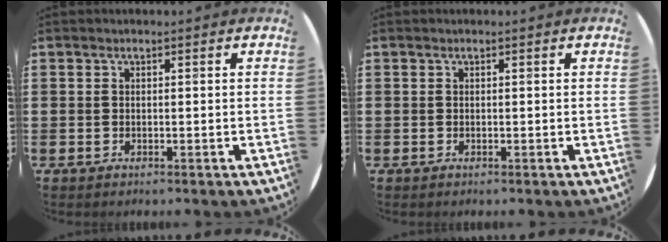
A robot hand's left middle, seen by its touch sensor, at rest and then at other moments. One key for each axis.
{"total": 0.0}